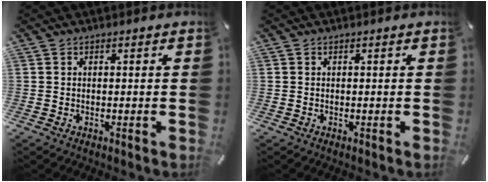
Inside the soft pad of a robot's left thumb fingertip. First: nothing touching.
{"total": 0.0}